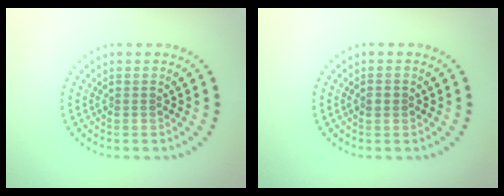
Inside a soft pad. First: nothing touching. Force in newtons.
{"total": 1.3, "press": 1.3, "slide": 0.1}